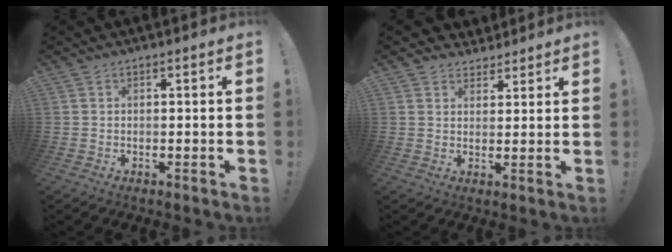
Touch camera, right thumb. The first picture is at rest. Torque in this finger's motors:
{"motor_torque": [0.01, 0.07, 0.35, -0.08, 0.08]}